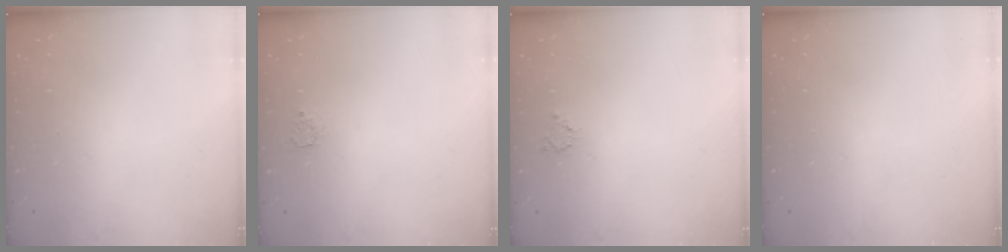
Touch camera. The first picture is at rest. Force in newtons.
{"total": 2.4, "press": 2.4, "slide": 0.3}
{"total": 2.4, "press": 2.4, "slide": 0.4}
{"total": 0.0}